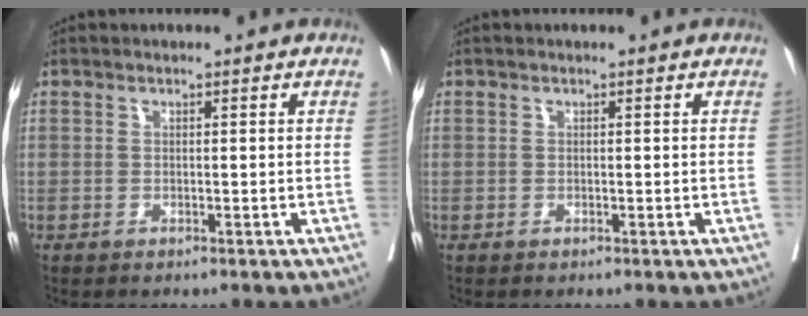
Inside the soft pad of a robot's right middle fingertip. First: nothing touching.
{"total": 0.0}